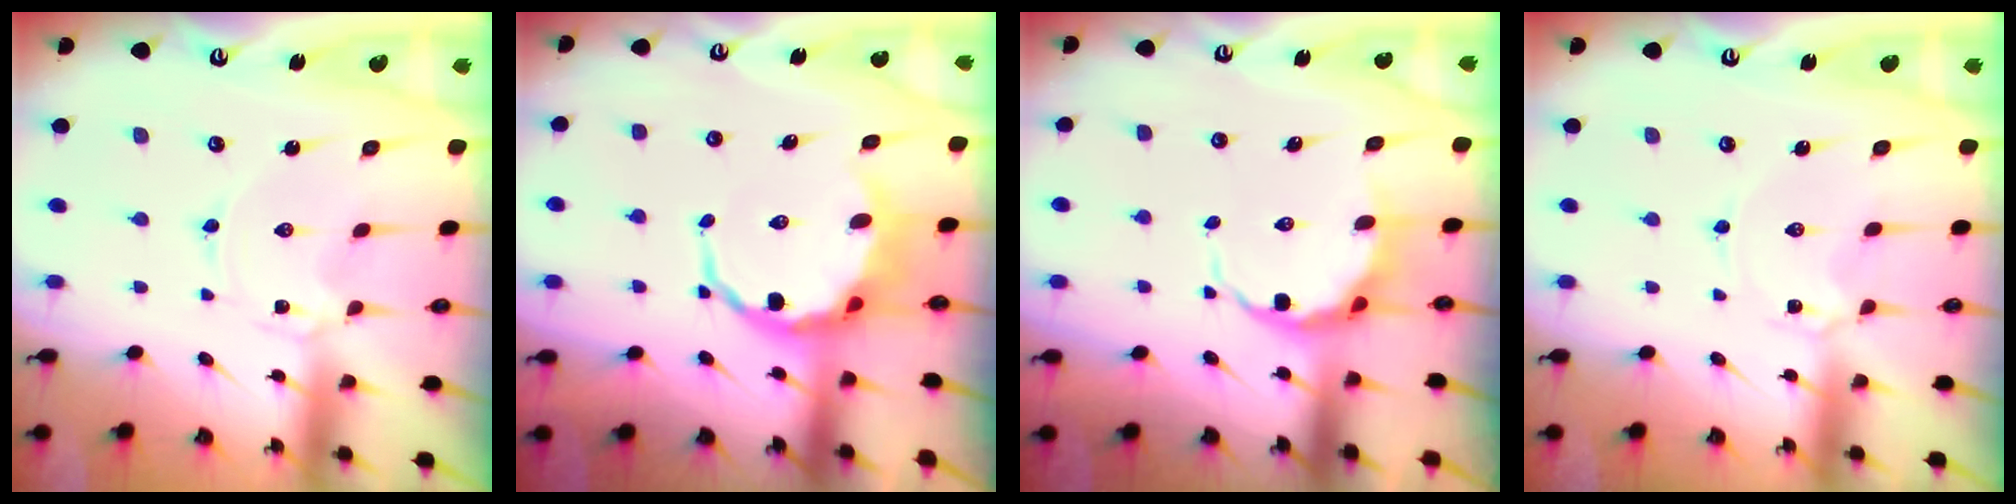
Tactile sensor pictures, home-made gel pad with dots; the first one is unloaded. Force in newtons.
{"total": 8.3, "press": 7.9, "slide": 2.5}
{"total": 6.9, "press": 6.7, "slide": 1.7}
{"total": 4.1, "press": 4.1, "slide": 0.5}